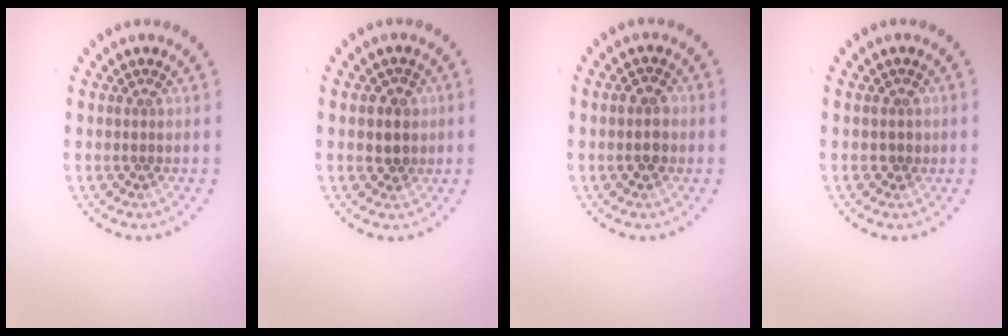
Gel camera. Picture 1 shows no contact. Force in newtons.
{"total": 2.4, "press": 2.2, "slide": 1.0}
{"total": 1.9, "press": 1.9, "slide": 0.1}
{"total": 0.7, "press": 0.4, "slide": 0.6}